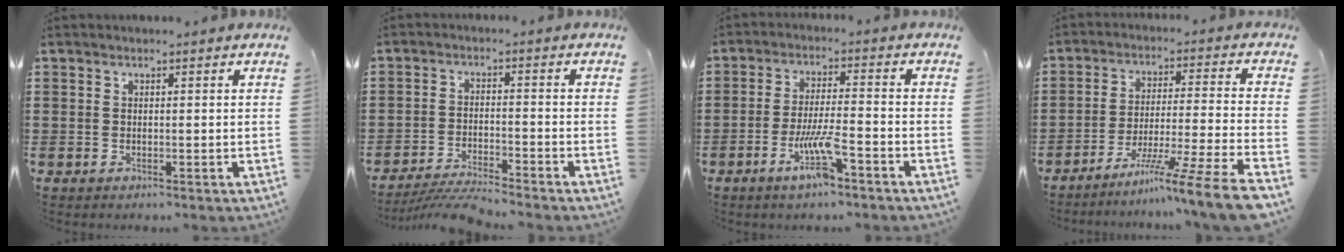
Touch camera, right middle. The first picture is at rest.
{"total": 4.8, "force": [-4.6, 0.0, 1.3], "torque": [-0.028, -0.005, -0.094]}
{"total": 7.6, "force": [-3.9, 1.4, 6.3], "torque": [-0.132, -0.009, -0.073]}
{"total": 9.4, "force": [-7.6, -1.4, 5.5], "torque": [-0.086, -0.010, -0.153]}